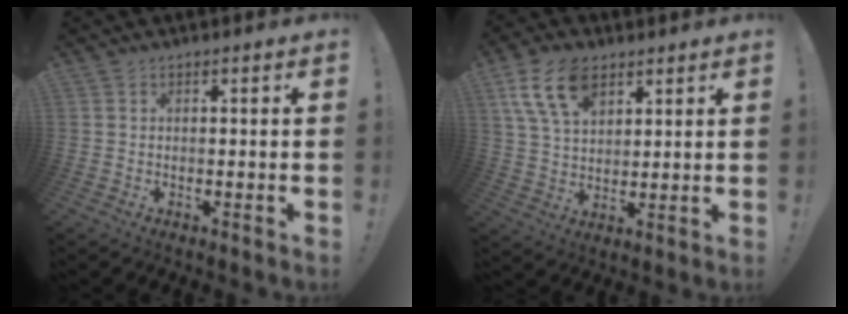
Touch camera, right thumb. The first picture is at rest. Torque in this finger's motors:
{"motor_torque": [1.18, 1.86, 0.55, -0.26, 0.36]}